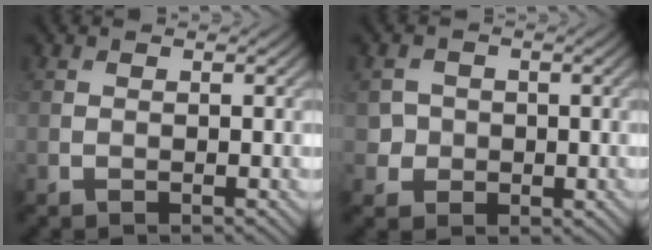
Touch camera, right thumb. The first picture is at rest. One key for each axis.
{"total": 2.8, "fx": -0.3, "fy": 2.7, "fz": 0.5, "tx": -0.010, "ty": -0.006, "tz": -0.012}